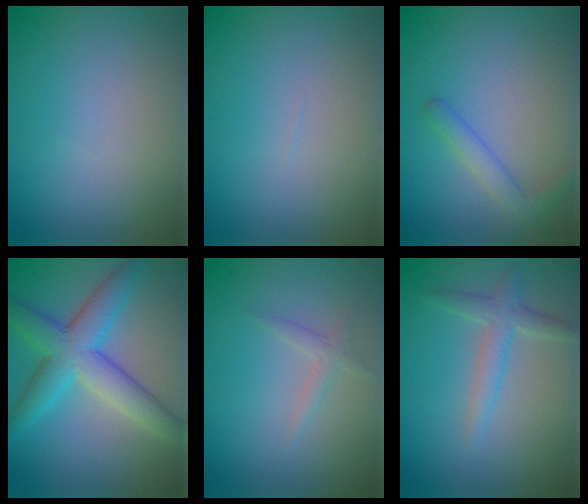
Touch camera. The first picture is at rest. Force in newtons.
{"total": 0.0}
{"total": 2.3, "press": 2.3, "slide": 0.1}
{"total": 6.4, "press": 6.4, "slide": 0.1}
{"total": 1.2, "press": 1.2, "slide": 0.1}
{"total": 2.3, "press": 2.3, "slide": 0.1}